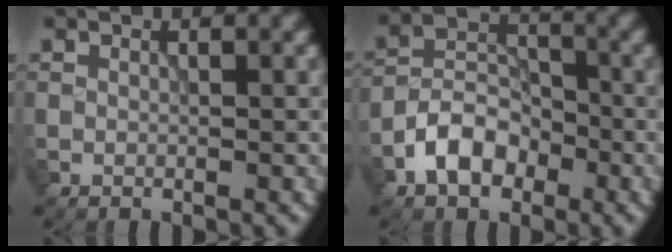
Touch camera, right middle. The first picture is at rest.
{"total": 4.7, "force": [-2.5, 3.0, 2.6], "torque": [-0.045, 0.006, -0.054]}